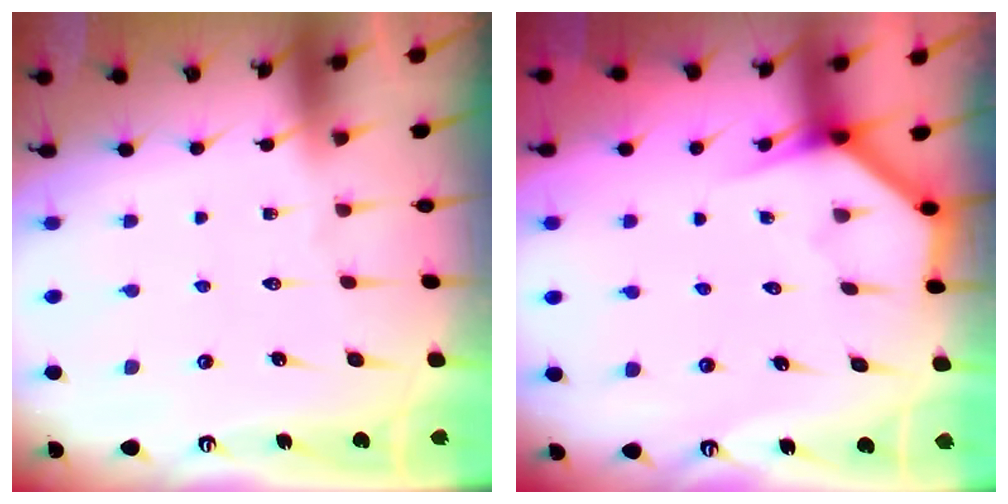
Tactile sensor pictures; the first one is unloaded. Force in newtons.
{"total": 3.7, "press": 3.7, "slide": 0.2}